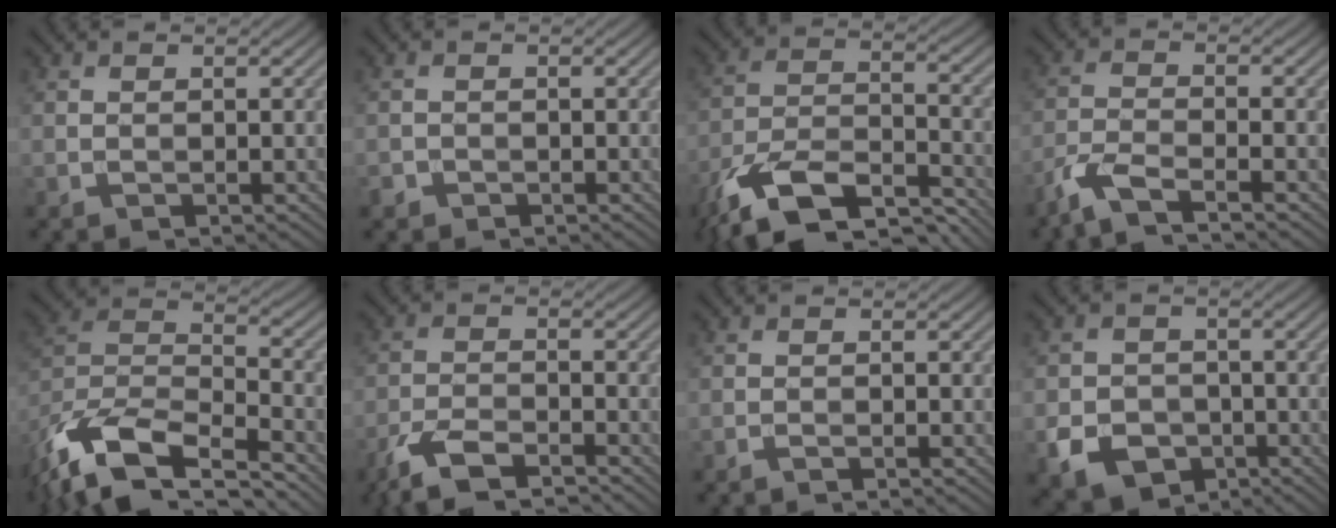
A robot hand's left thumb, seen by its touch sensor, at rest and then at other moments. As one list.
[{"total": 1.3, "force": [-0.9, 0.9, 0.1], "torque": [-0.002, -0.004, -0.020]}, {"total": 13.2, "force": [-9.9, 4.8, 7.3], "torque": [-0.152, -0.012, -0.185]}, {"total": 4.8, "force": [-3.7, 0.9, 3.0], "torque": [-0.062, -0.006, -0.089]}, {"total": 15.3, "force": [-10.9, 5.9, 9.0], "torque": [-0.214, -0.018, -0.192]}, {"total": 6.2, "force": [-4.6, 1.8, 3.7], "torque": [-0.077, -0.005, -0.094]}, {"total": 0.6, "force": [-0.5, 0.0, 0.3], "torque": [-0.006, 0.000, -0.011]}, {"total": 6.3, "force": [-2.9, 5.0, 2.6], "torque": [-0.054, -0.016, -0.054]}]